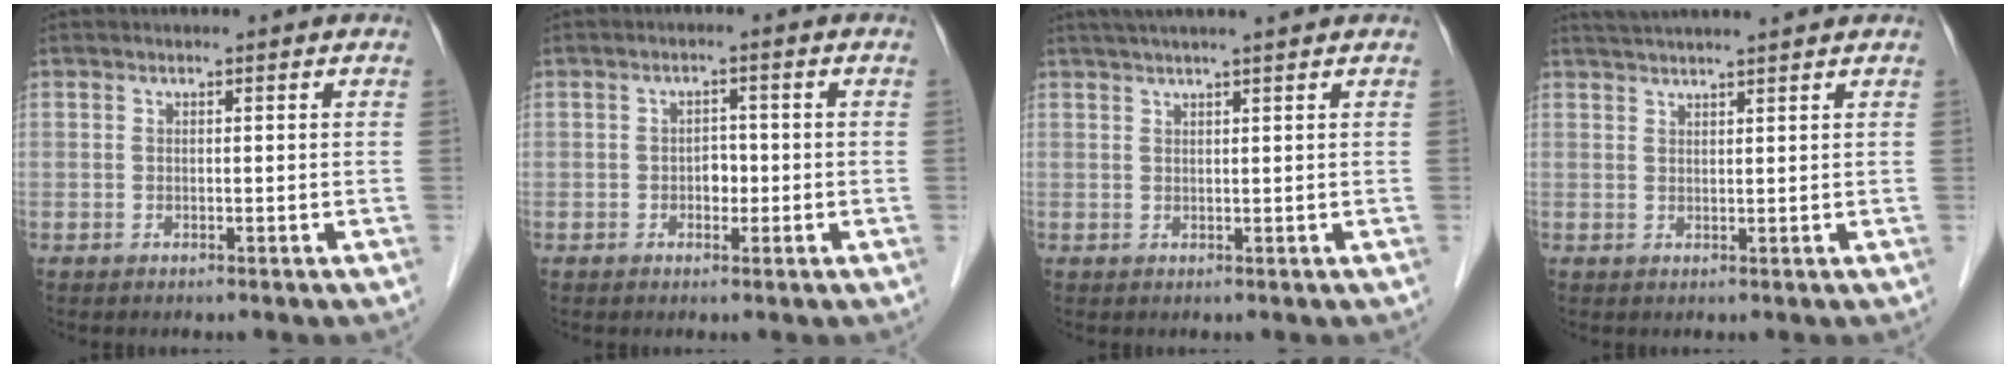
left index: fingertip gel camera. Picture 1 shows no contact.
{"total": 2.2, "force": [-0.6, 1.5, 1.5], "torque": [-0.018, 0.007, -0.009]}
{"total": 7.3, "force": [6.1, -0.5, 3.9], "torque": [-0.058, 0.031, 0.084]}
{"total": 8.0, "force": [7.2, -0.4, 3.4], "torque": [-0.054, 0.032, 0.103]}